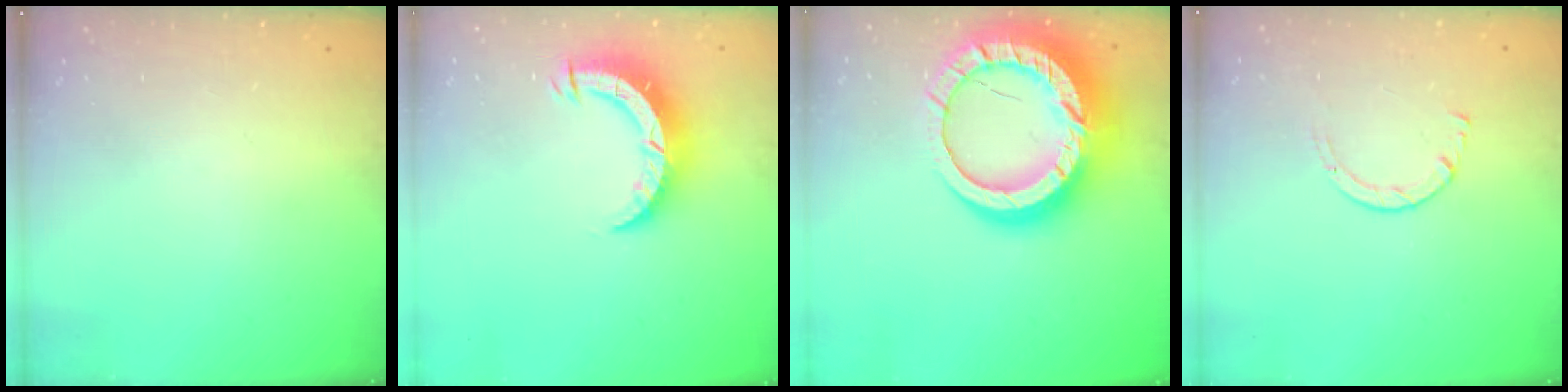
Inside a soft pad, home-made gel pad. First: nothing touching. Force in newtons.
{"total": 7.9, "press": 7.8, "slide": 0.6}
{"total": 23.7, "press": 23.7, "slide": 2.1}
{"total": 2.7, "press": 2.7, "slide": 0.3}